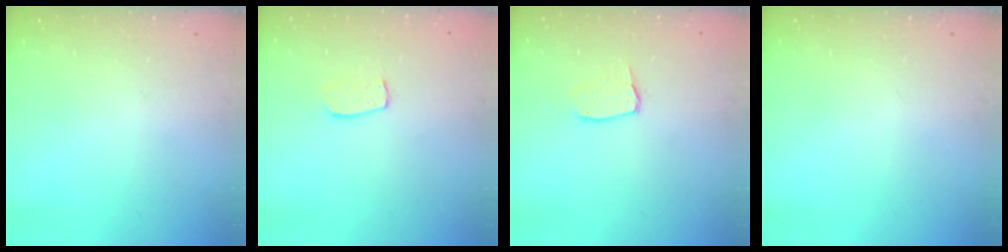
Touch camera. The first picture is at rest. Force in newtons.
{"total": 5.9, "press": 5.9, "slide": 0.3}
{"total": 3.0, "press": 3.0, "slide": 0.2}
{"total": 0.0}